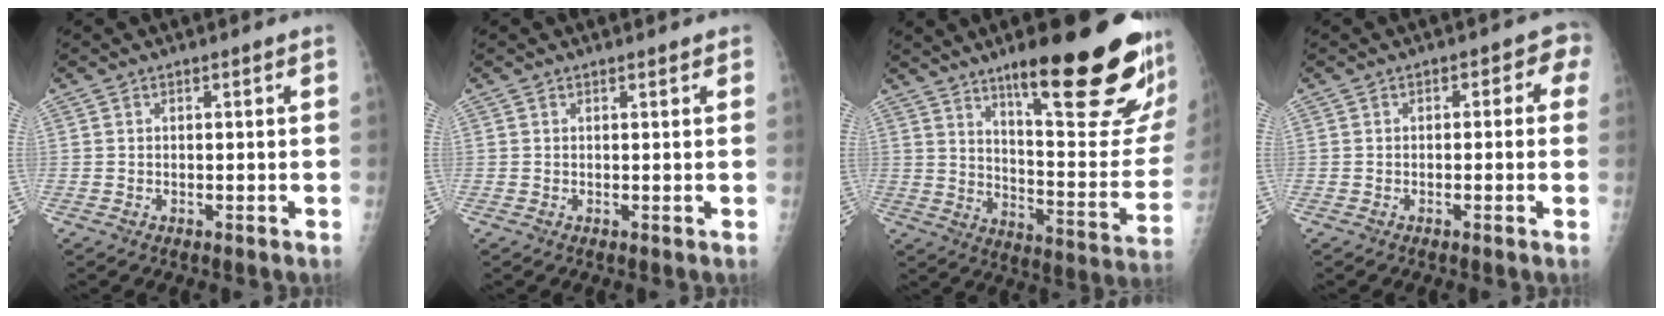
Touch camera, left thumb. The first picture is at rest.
{"total": 0.7, "force": [0.4, 0.4, 0.4], "torque": [-0.004, -0.001, 0.002]}
{"total": 27.2, "force": [16.3, 5.7, 21.0], "torque": [-0.248, -0.083, 0.247]}
{"total": 3.3, "force": [-0.2, 2.2, 2.4], "torque": [0.002, 0.020, -0.017]}